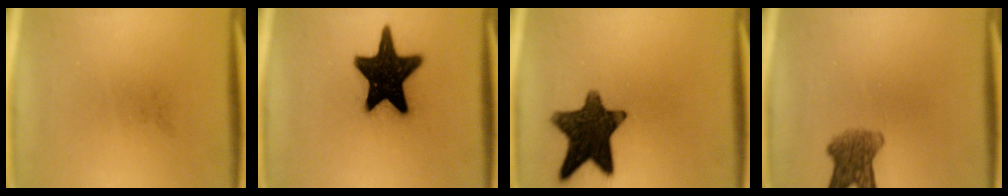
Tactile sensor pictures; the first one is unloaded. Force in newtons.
{"total": 19.9}
{"total": 13.3}
{"total": 5.8}